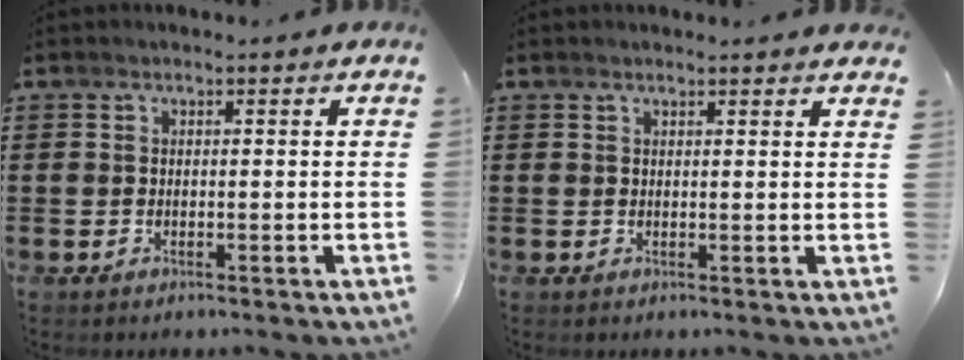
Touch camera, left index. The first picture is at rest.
{"total": 1.2, "force": [1.1, 0.0, 0.4], "torque": [-0.010, -0.001, 0.021]}